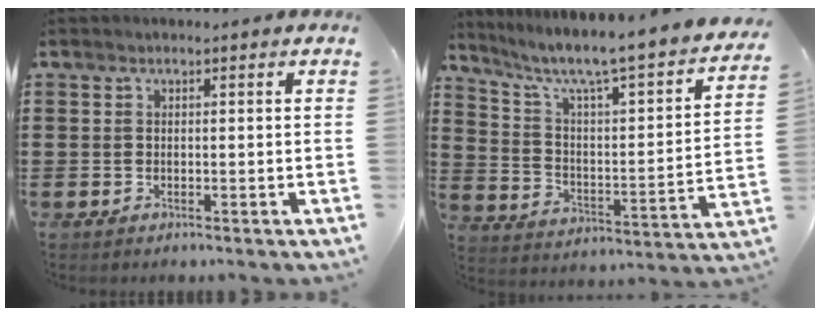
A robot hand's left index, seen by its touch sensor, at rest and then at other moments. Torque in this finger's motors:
{"motor_torque": [1.43, -0.71, 0.35, 0.21]}